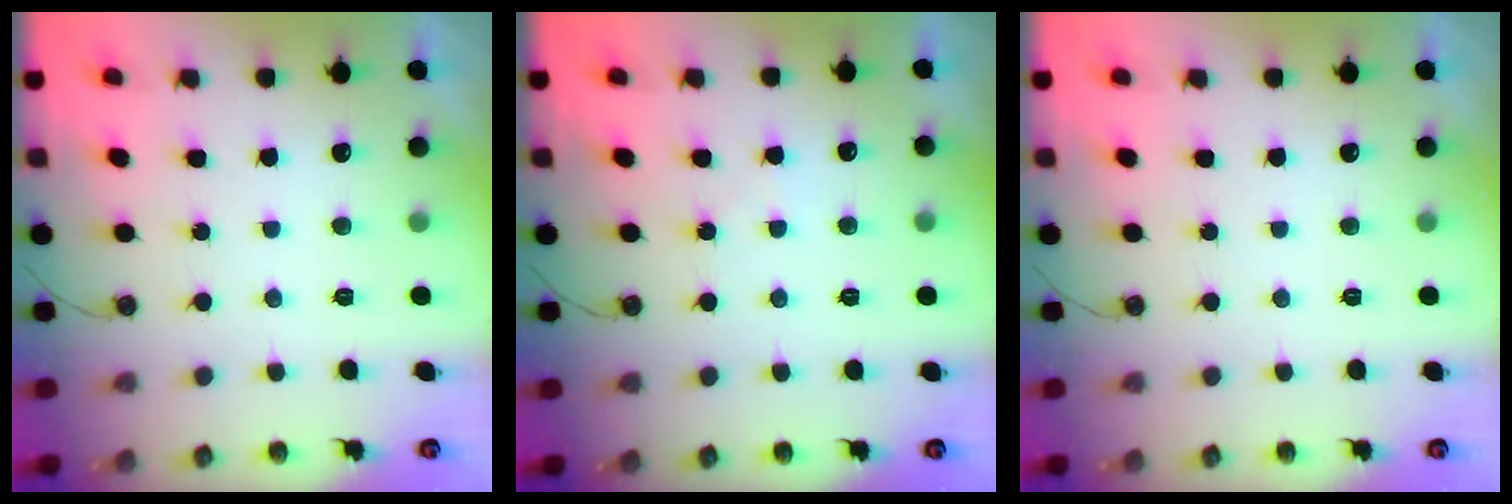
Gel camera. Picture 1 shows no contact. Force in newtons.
{"total": 3.1, "press": 3.1, "slide": 0.6}
{"total": 0.0}